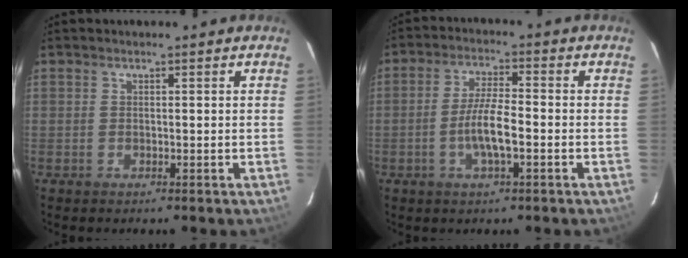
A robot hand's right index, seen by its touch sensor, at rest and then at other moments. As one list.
[{"total": 6.7, "force": [-2.0, 1.2, 6.3], "torque": [-0.123, 0.001, -0.039]}]